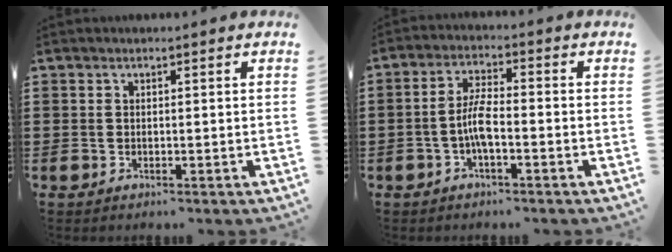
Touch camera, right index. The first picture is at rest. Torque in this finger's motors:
{"motor_torque": [2.14, 0.00, 0.27, 0.08]}